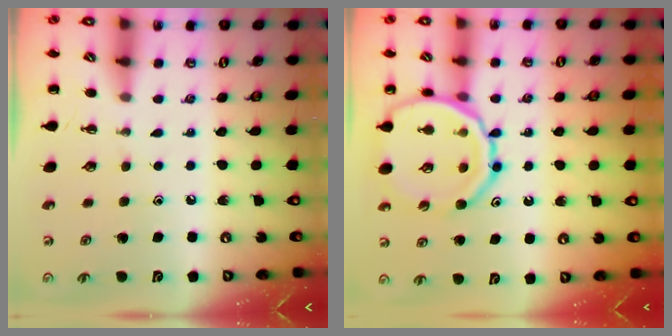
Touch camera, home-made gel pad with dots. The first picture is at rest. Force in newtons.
{"total": 17.4, "press": 17.2, "slide": 2.7}